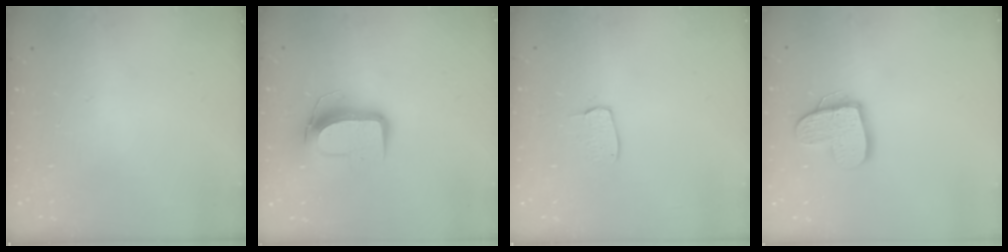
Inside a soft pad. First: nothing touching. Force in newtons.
{"total": 10.5, "press": 10.4, "slide": 0.8}
{"total": 4.8, "press": 4.8, "slide": 0.3}
{"total": 13.7, "press": 13.6, "slide": 1.1}